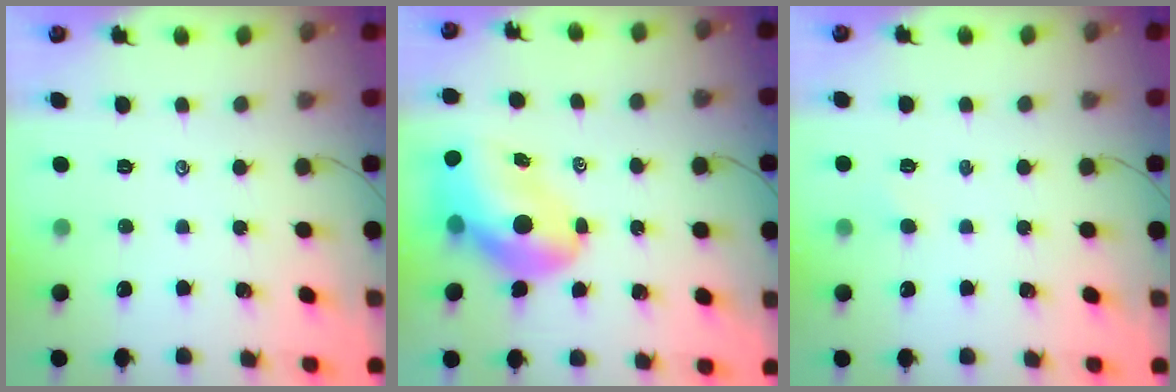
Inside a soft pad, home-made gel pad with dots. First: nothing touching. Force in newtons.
{"total": 12.7, "press": 12.1, "slide": 3.8}
{"total": 1.5, "press": 1.4, "slide": 0.6}